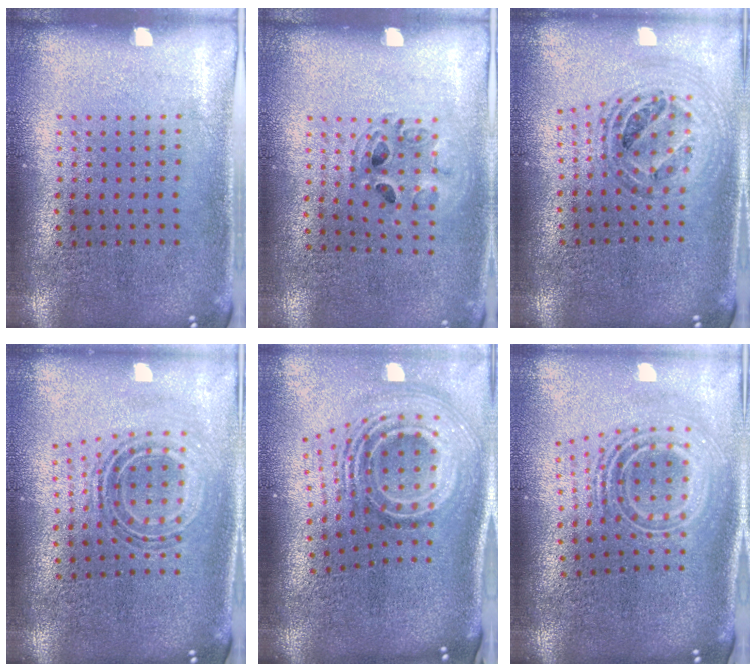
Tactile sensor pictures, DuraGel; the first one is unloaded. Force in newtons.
{"total": 1.0, "press": 1.0, "slide": 0.1}
{"total": 1.0, "press": 1.0, "slide": 0.3}
{"total": 0.8, "press": 0.8, "slide": 0.3}
{"total": 2.9, "press": 1.8, "slide": 2.2}
{"total": 2.6, "press": 1.8, "slide": 1.9}